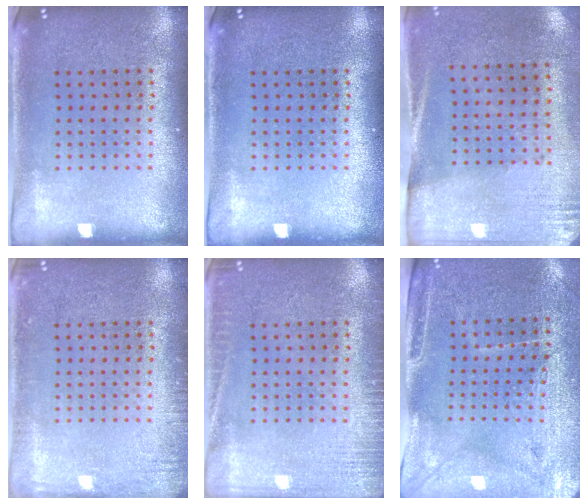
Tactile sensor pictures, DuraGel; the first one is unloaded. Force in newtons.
{"total": 0.0}
{"total": 2.7, "press": 2.4, "slide": 1.3}
{"total": 1.7, "press": 1.7, "slide": 0.2}
{"total": 2.7, "press": 2.7, "slide": 0.5}
{"total": 3.0, "press": 2.8, "slide": 1.3}